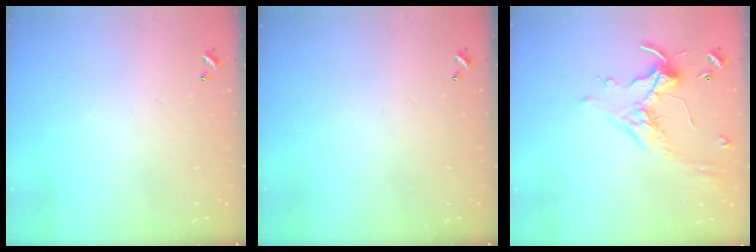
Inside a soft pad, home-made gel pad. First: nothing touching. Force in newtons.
{"total": 0.0}
{"total": 0.9, "press": 0.5, "slide": 0.7}